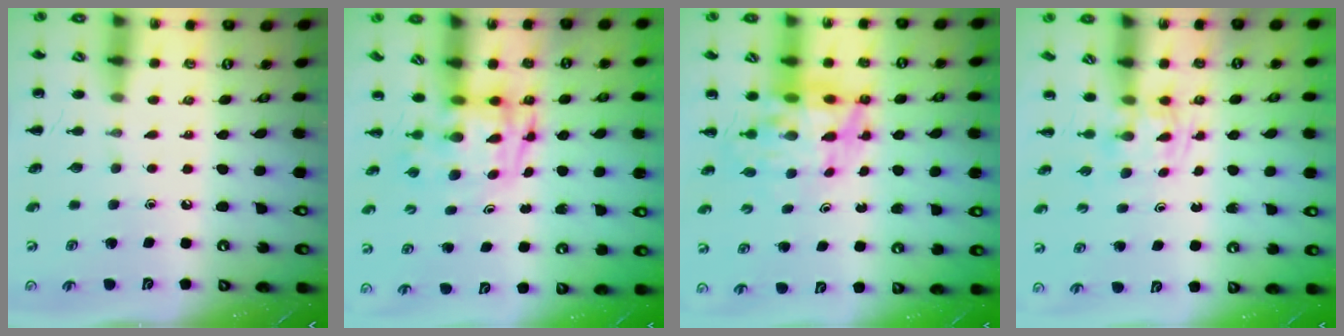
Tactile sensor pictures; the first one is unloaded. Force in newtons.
{"total": 3.3, "press": 3.2, "slide": 0.7}
{"total": 6.9, "press": 6.5, "slide": 2.1}
{"total": 1.5, "press": 1.4, "slide": 0.7}